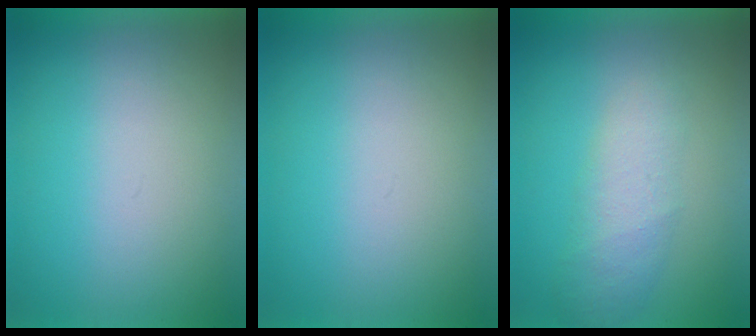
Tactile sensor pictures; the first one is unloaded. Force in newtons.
{"total": 0.0}
{"total": 2.3}